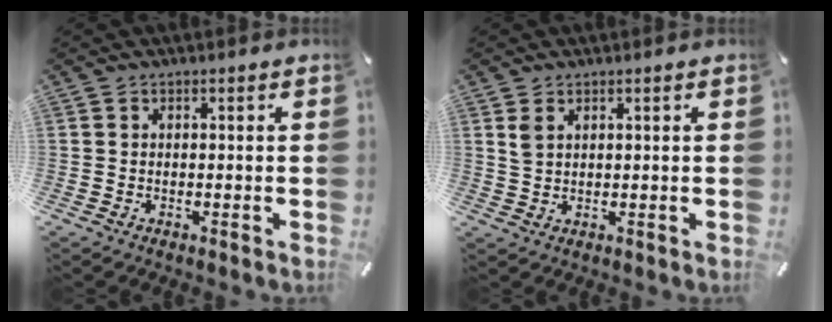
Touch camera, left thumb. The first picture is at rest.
{"total": 2.4, "force": [1.4, 1.6, 1.1], "torque": [-0.024, 0.003, 0.025]}